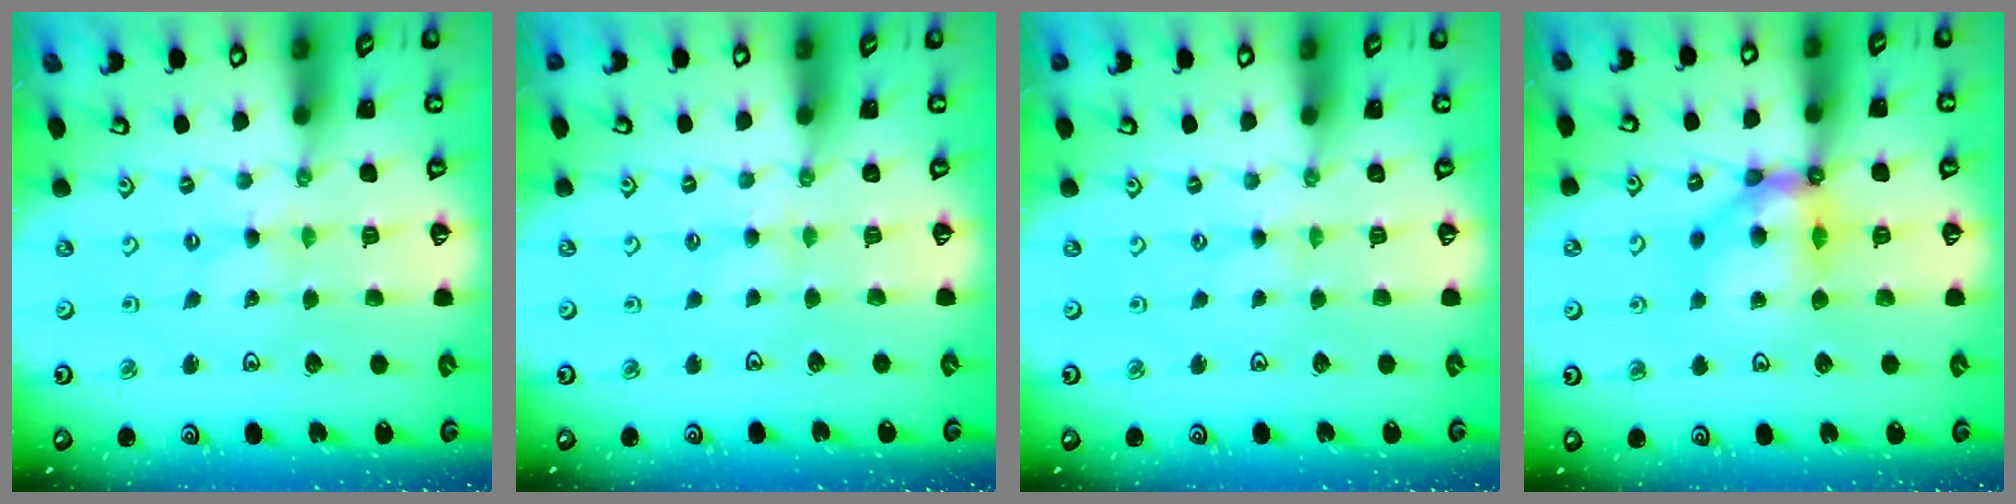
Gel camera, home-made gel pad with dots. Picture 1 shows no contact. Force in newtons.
{"total": 1.6, "press": 1.5, "slide": 0.4}
{"total": 0.7, "press": 0.6, "slide": 0.2}
{"total": 10.4, "press": 10.3, "slide": 1.8}